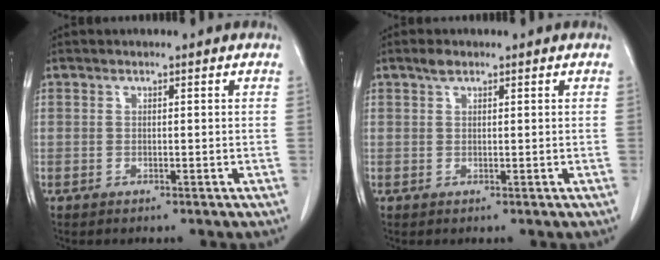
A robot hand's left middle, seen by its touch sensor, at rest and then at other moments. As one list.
[{"total": 1.3, "force": [1.0, 0.5, 0.7], "torque": [-0.017, 0.003, 0.019]}]